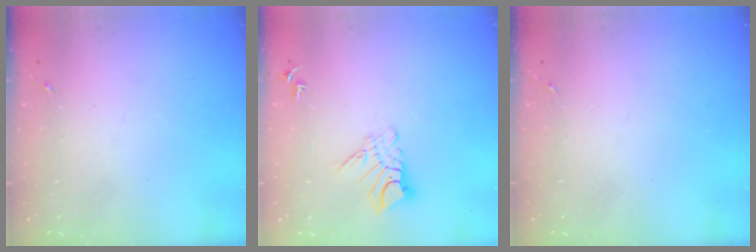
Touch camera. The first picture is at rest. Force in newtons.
{"total": 8.5, "press": 8.5, "slide": 0.9}
{"total": 0.0}